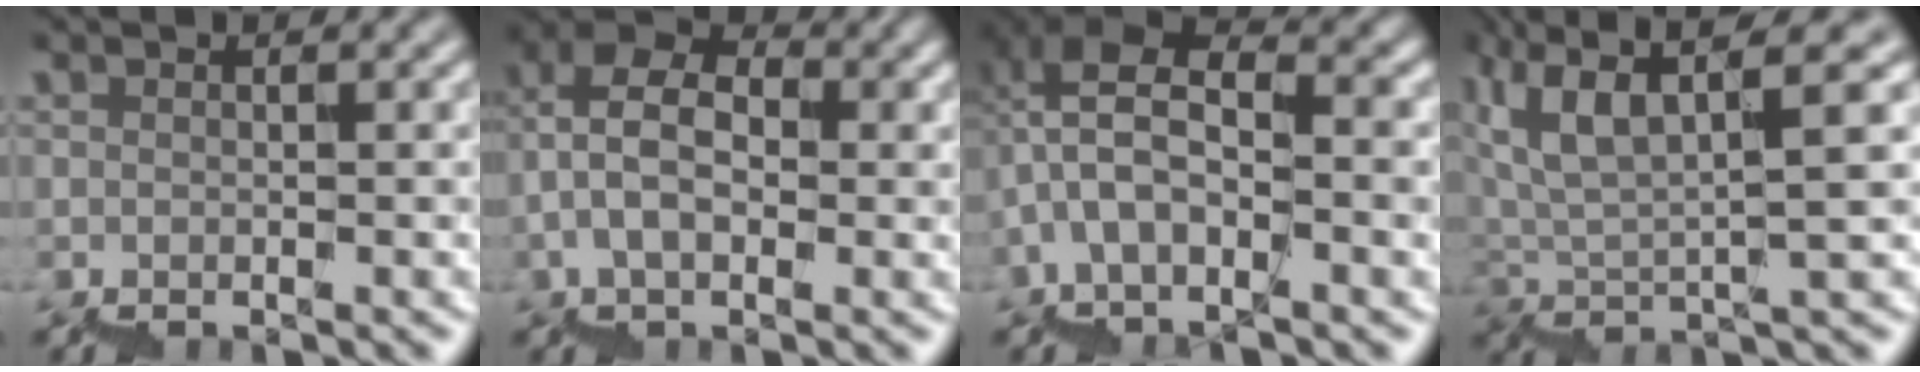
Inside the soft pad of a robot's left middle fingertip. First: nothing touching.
{"total": 4.9, "force": [0.6, 2.8, 4.0], "torque": [-0.085, 0.033, -0.001]}
{"total": 7.7, "force": [-0.9, 4.3, 6.3], "torque": [-0.117, 0.031, -0.012]}
{"total": 6.6, "force": [4.4, 0.7, 4.9], "torque": [-0.087, 0.019, 0.082]}